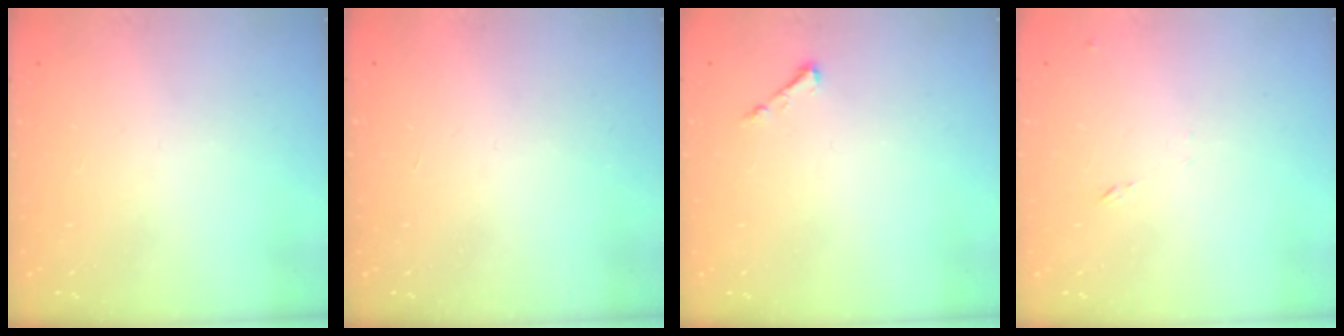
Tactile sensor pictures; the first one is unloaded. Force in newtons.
{"total": 1.5, "press": 1.5, "slide": 0.1}
{"total": 3.2, "press": 3.1, "slide": 0.5}
{"total": 7.2, "press": 7.1, "slide": 0.6}